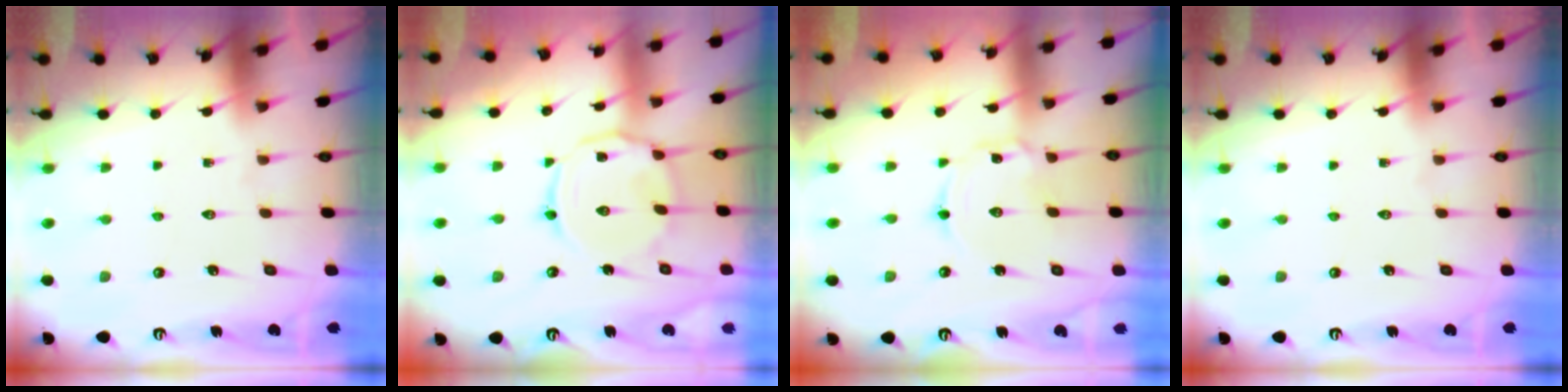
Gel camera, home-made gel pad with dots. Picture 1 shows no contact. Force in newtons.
{"total": 8.4, "press": 8.4, "slide": 0.6}
{"total": 2.0, "press": 2.0, "slide": 0.2}
{"total": 0.0}